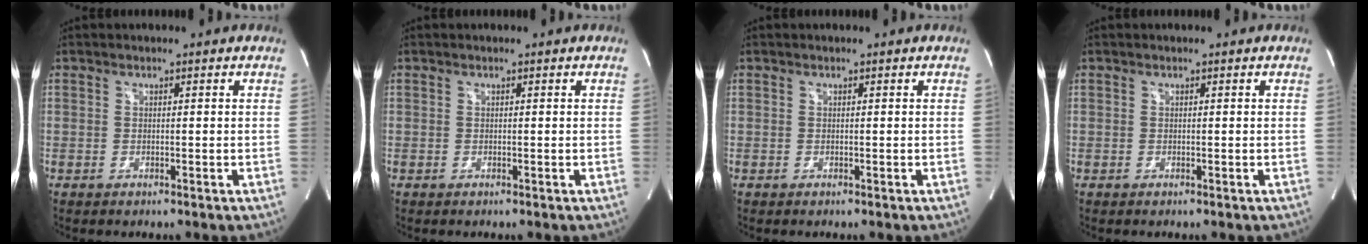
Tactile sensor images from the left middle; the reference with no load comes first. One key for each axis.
{"total": 0.0}
{"total": 0.0}
{"total": 0.0}